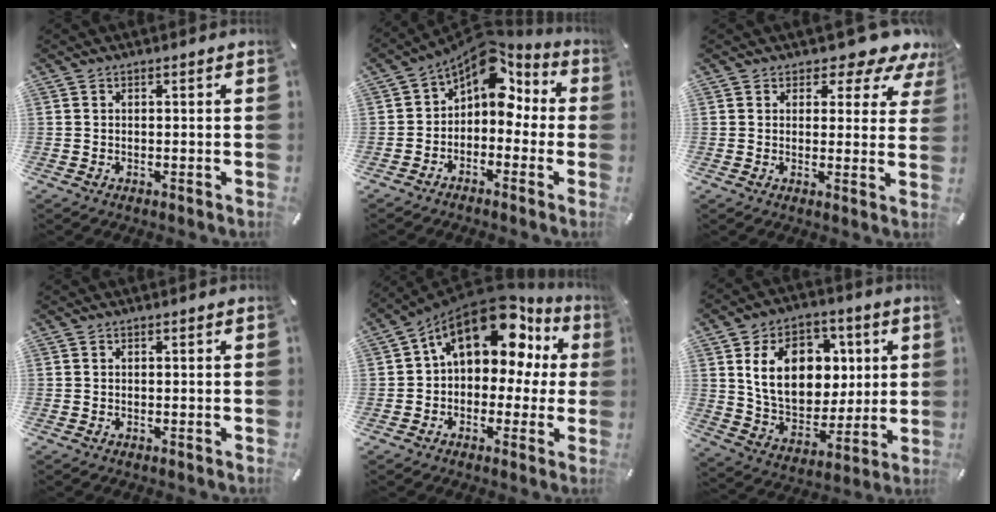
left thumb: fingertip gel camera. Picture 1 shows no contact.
{"total": 10.3, "force": [5.2, 6.6, 6.0], "torque": [-0.095, -0.037, 0.092]}
{"total": 6.7, "force": [4.9, 3.6, 2.7], "torque": [-0.027, -0.043, 0.080]}
{"total": 0.0}
{"total": 17.7, "force": [8.2, 10.6, 11.6], "torque": [-0.178, -0.044, 0.143]}
{"total": 17.7, "force": [4.9, 13.5, 10.4], "torque": [-0.172, -0.006, 0.094]}